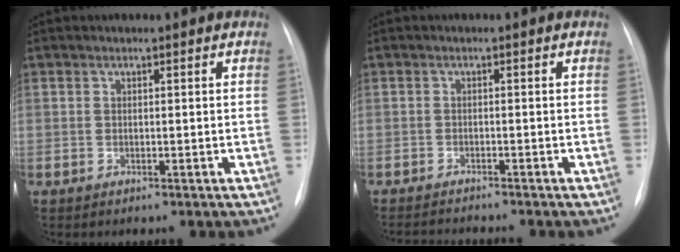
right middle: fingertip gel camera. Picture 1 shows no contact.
{"total": 5.2, "force": [-4.9, -0.3, 1.5], "torque": [-0.015, -0.013, -0.076]}